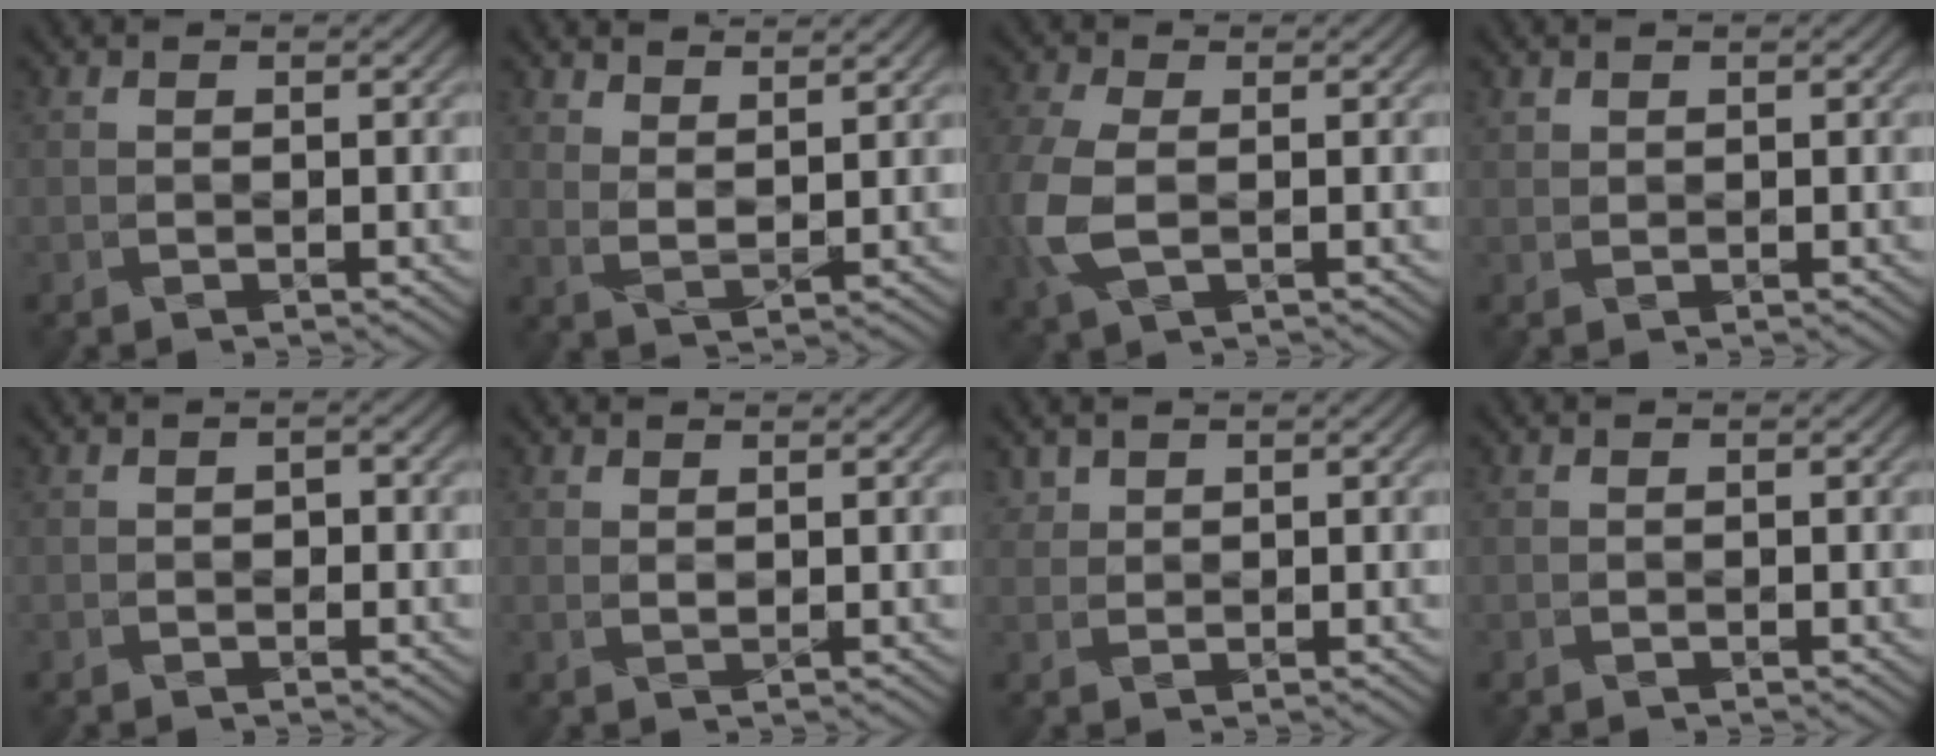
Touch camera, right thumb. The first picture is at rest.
{"total": 4.4, "force": [3.9, 1.0, 1.7], "torque": [-0.019, -0.012, 0.072]}
{"total": 6.2, "force": [-1.0, 3.7, 4.9], "torque": [-0.140, -0.008, -0.019]}
{"total": 0.7, "force": [0.7, 0.1, -0.1], "torque": [-0.001, 0.001, 0.016]}
{"total": 1.1, "force": [-0.1, 0.6, 0.9], "torque": [-0.012, 0.001, -0.004]}
{"total": 0.9, "force": [0.8, 0.1, 0.3], "torque": [-0.007, -0.002, 0.014]}
{"total": 1.6, "force": [1.4, 0.6, 0.1], "torque": [-0.004, 0.002, 0.034]}
{"total": 0.0}